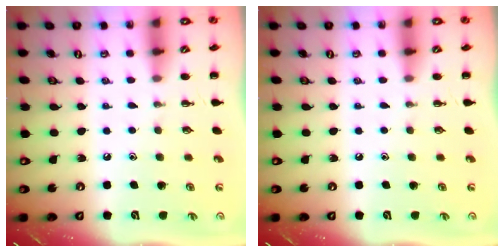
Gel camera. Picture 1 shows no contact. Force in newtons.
{"total": 0.0}